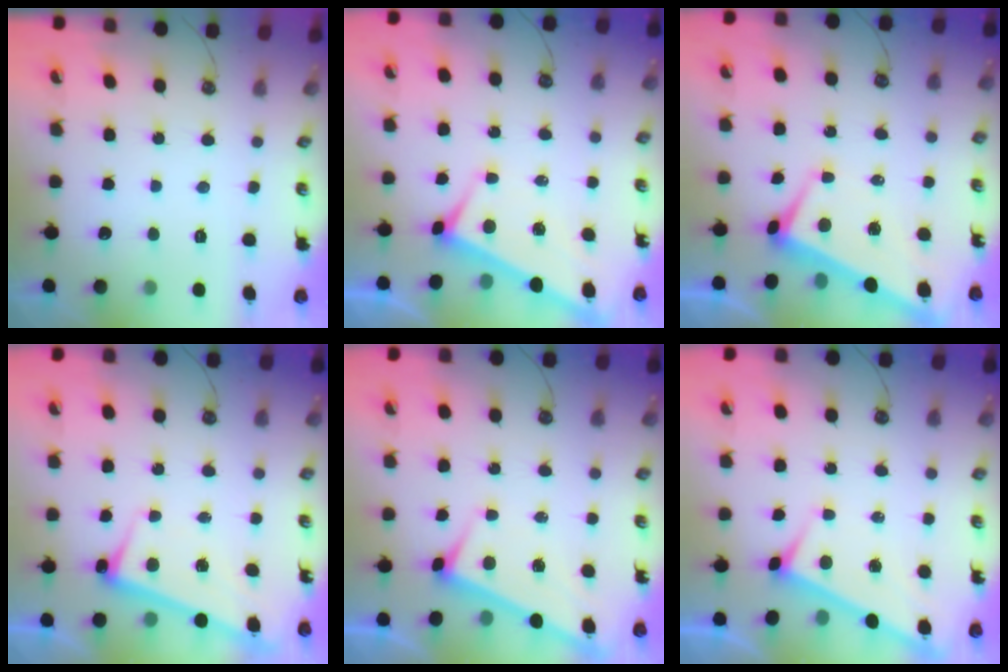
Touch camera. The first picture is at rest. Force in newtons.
{"total": 3.2, "press": 3.2, "slide": 0.5}
{"total": 1.6, "press": 1.2, "slide": 0.9}
{"total": 2.4, "press": 2.3, "slide": 0.7}
{"total": 3.4, "press": 3.4, "slide": 0.2}
{"total": 3.3, "press": 3.3, "slide": 0.2}